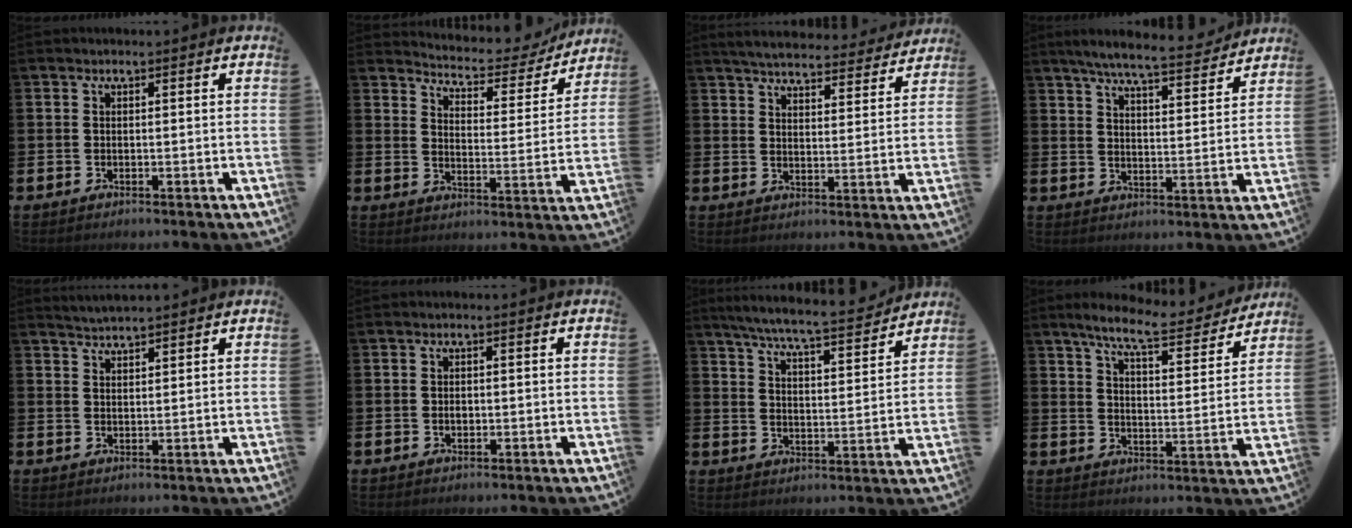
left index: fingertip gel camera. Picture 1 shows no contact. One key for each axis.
{"total": 4.8, "fx": 4.6, "fy": 1.0, "fz": 0.7, "tx": -0.032, "ty": -0.046, "tz": 0.071}
{"total": 5.2, "fx": 5.0, "fy": 0.6, "fz": 0.9, "tx": -0.036, "ty": -0.036, "tz": 0.087}
{"total": 6.7, "fx": 6.3, "fy": 0.3, "fz": 2.5, "tx": -0.060, "ty": -0.042, "tz": 0.106}
{"total": 2.5, "fx": 2.5, "fy": -0.1, "fz": -0.1, "tx": -0.006, "ty": -0.009, "tz": 0.046}
{"total": 0.9, "fx": 0.0, "fy": 0.6, "fz": 0.6, "tx": 0.000, "ty": 0.000, "tz": -0.005}
{"total": 6.7, "fx": 6.2, "fy": 0.1, "fz": 2.5, "tx": -0.070, "ty": -0.048, "tz": 0.103}
{"total": 8.2, "fx": 7.4, "fy": 0.9, "fz": 3.5, "tx": -0.091, "ty": -0.039, "tz": 0.128}